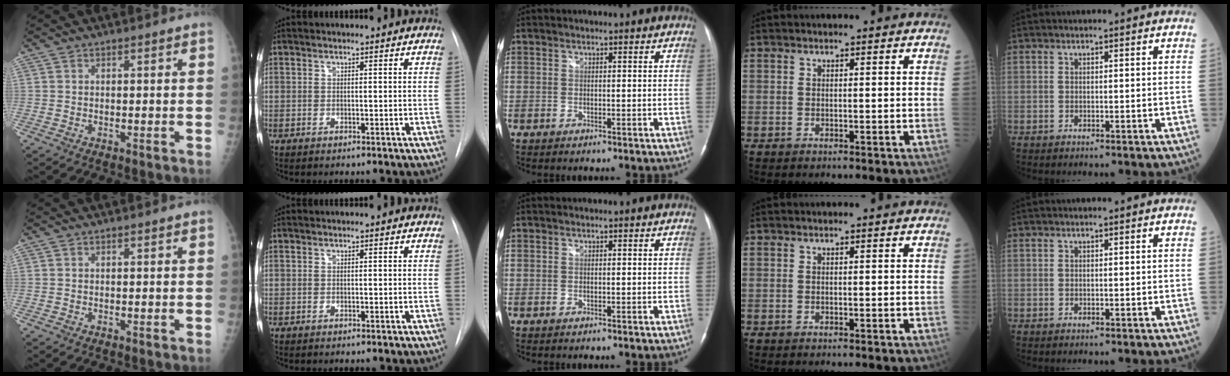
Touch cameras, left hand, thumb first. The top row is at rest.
{}